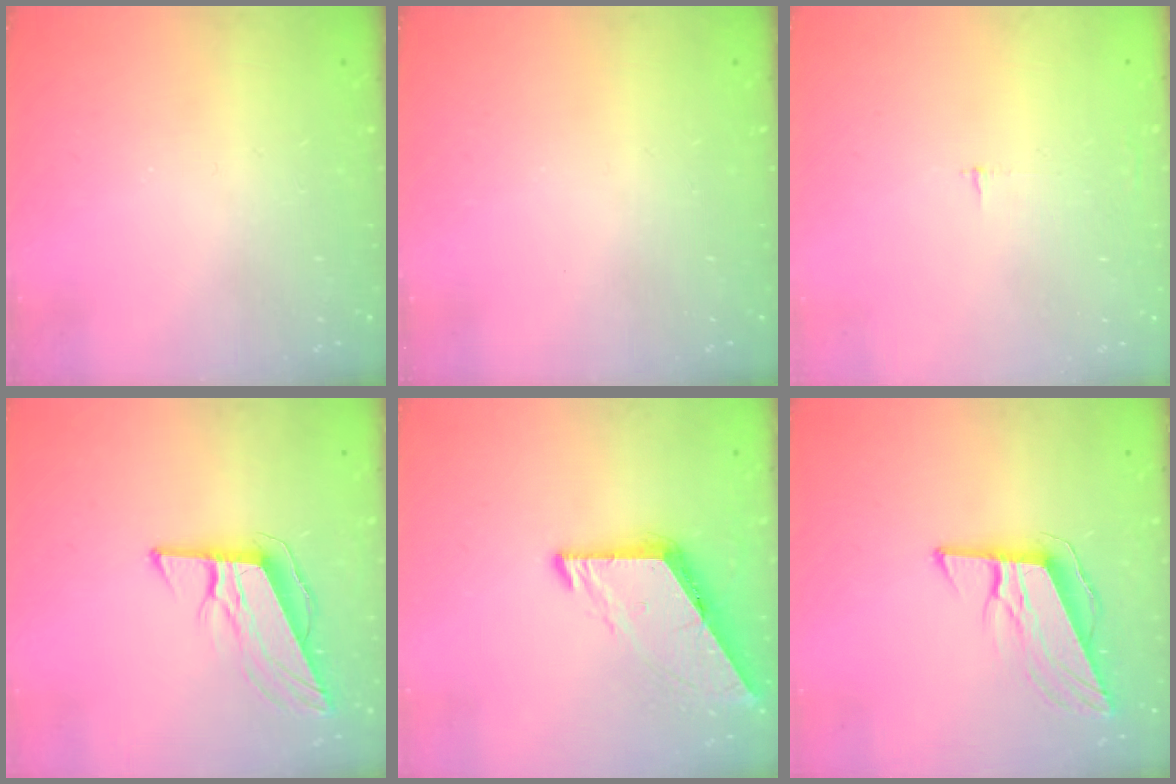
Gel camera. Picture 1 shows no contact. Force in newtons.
{"total": 0.0}
{"total": 2.5, "press": 2.5, "slide": 0.2}
{"total": 10.7, "press": 10.3, "slide": 2.6}
{"total": 7.0, "press": 7.0, "slide": 0.5}
{"total": 10.7, "press": 10.2, "slide": 3.3}